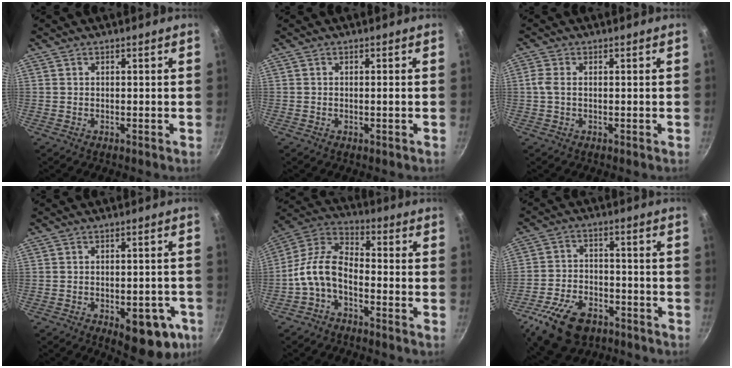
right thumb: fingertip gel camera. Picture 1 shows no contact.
{"total": 0.9, "force": [-0.1, 0.0, 0.9], "torque": [-0.020, 0.003, -0.003]}
{"total": 2.4, "force": [0.0, 1.4, 1.9], "torque": [-0.049, 0.005, -0.004]}
{"total": 12.6, "force": [-5.0, 6.2, 9.8], "torque": [-0.076, 0.012, -0.055]}
{"total": 9.9, "force": [-3.9, 5.4, 7.3], "torque": [-0.143, 0.053, -0.092]}
{"total": 14.5, "force": [-8.4, 8.6, 8.2], "torque": [-0.138, 0.040, -0.142]}